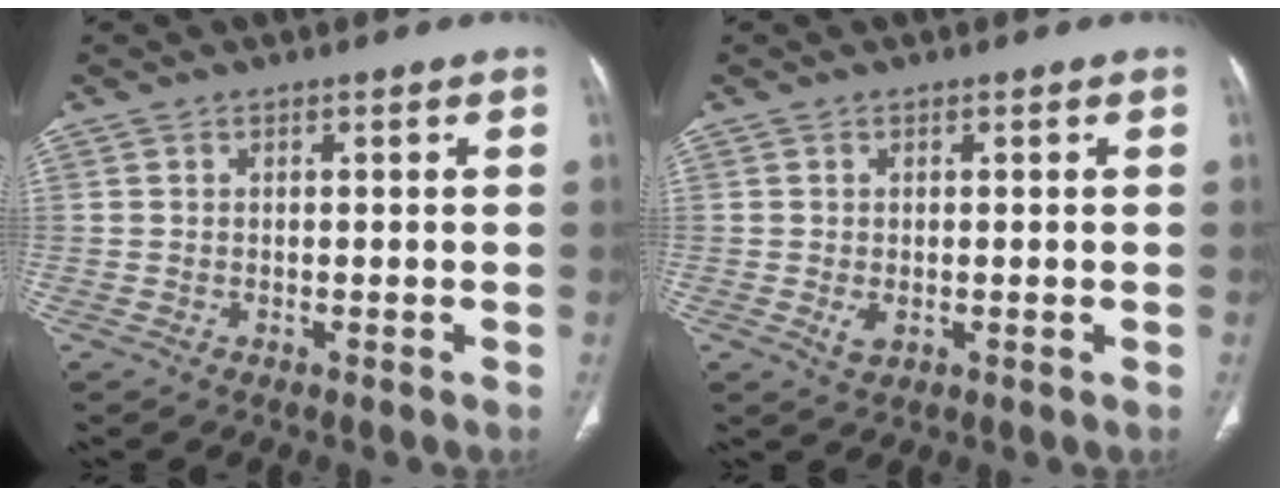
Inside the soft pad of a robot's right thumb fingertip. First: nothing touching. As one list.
[{"total": 1.8, "force": [-0.3, 0.9, 1.6], "torque": [-0.030, -0.008, -0.002]}]